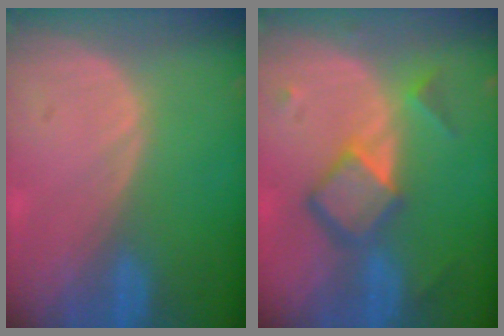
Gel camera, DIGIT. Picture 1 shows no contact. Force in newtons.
{"total": 6.8, "press": 5.9, "slide": 3.4}